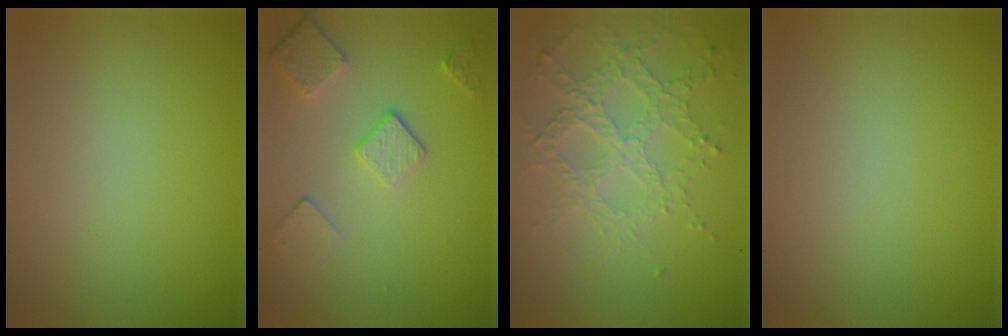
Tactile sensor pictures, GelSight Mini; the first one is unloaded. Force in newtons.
{"total": 3.7, "press": 3.0, "slide": 2.3}
{"total": 4.7, "press": 3.3, "slide": 3.4}
{"total": 0.0}